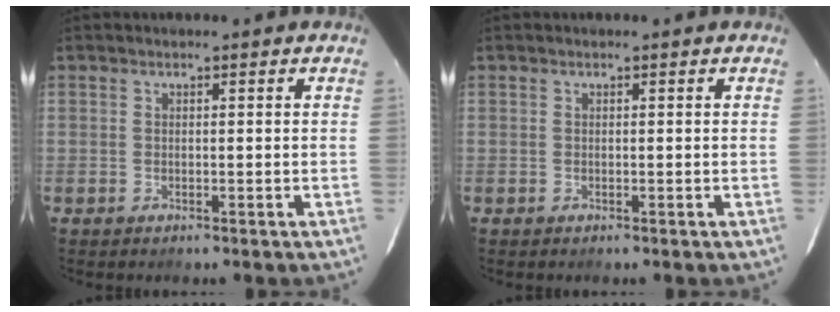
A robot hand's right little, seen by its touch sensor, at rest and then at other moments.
{"total": 0.0}